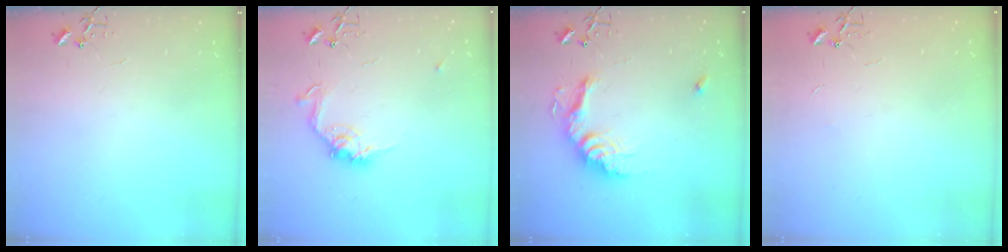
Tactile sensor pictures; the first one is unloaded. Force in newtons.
{"total": 10.9, "press": 10.9, "slide": 0.5}
{"total": 17.3, "press": 17.2, "slide": 1.5}
{"total": 2.4, "press": 2.4, "slide": 0.3}